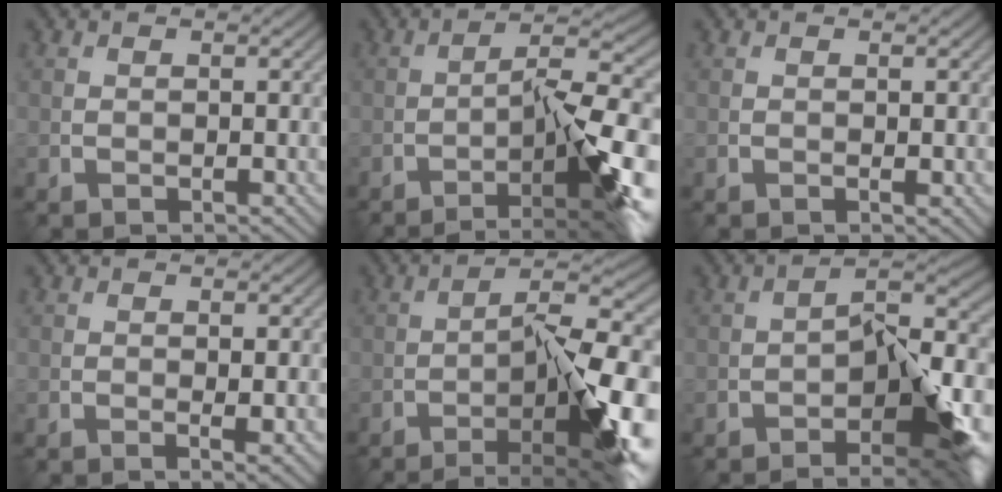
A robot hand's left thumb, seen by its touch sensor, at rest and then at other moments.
{"total": 13.7, "force": [-6.7, 3.0, 11.6], "torque": [-0.154, 0.018, -0.101]}
{"total": 0.0}
{"total": 1.7, "force": [0.0, 0.2, 1.7], "torque": [-0.030, -0.005, -0.001]}
{"total": 15.0, "force": [-6.7, 3.6, 13.0], "torque": [-0.171, 0.009, -0.103]}
{"total": 11.8, "force": [-4.8, 4.4, 9.8], "torque": [-0.141, -0.004, -0.077]}